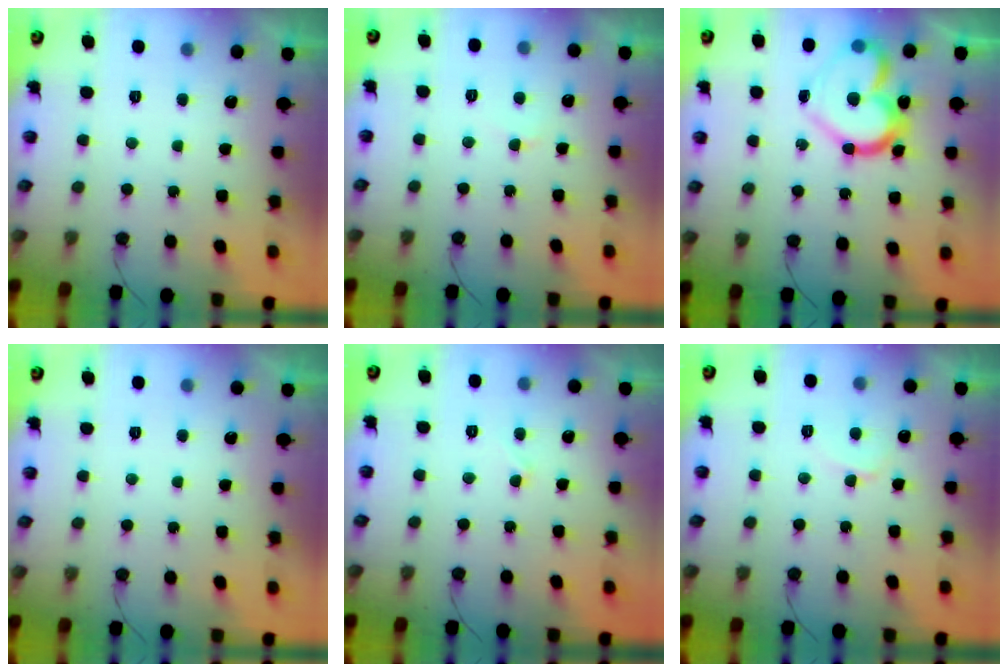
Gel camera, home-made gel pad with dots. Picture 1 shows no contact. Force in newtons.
{"total": 2.4, "press": 2.4, "slide": 0.2}
{"total": 17.4, "press": 17.3, "slide": 1.6}
{"total": 0.0}
{"total": 2.8, "press": 2.8, "slide": 0.2}
{"total": 4.7, "press": 4.7, "slide": 0.4}